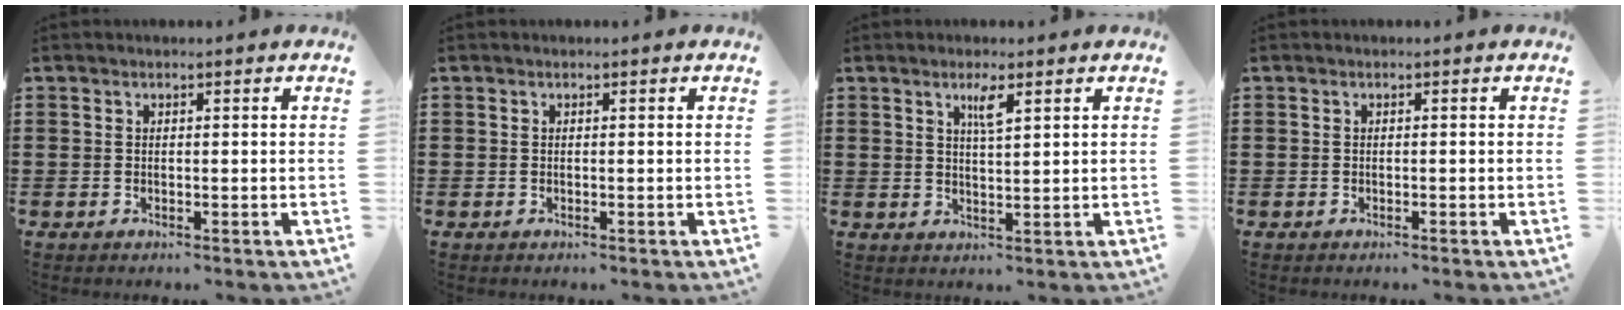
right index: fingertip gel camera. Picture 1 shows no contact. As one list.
[{"total": 0.0}, {"total": 2.9, "force": [1.6, 0.3, 2.3], "torque": [-0.042, -0.002, 0.025]}, {"total": 0.0}]